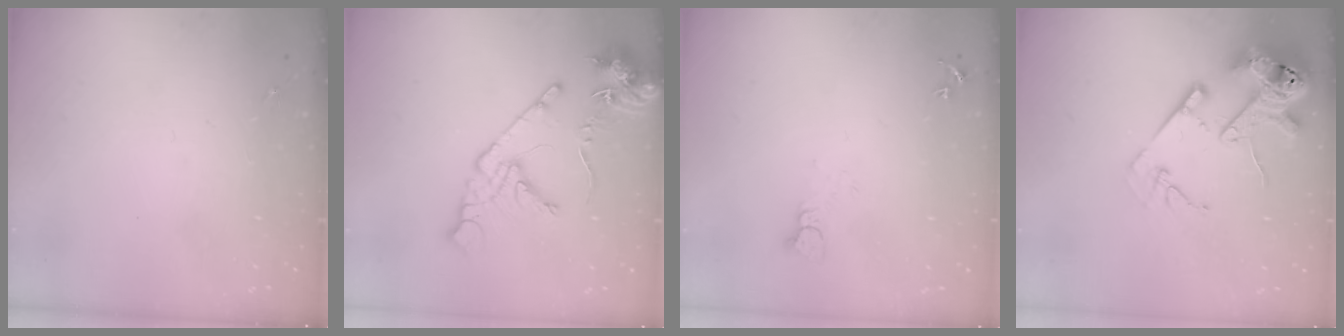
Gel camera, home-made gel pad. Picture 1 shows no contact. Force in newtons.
{"total": 13.0, "press": 12.9, "slide": 1.7}
{"total": 3.4, "press": 3.4, "slide": 0.2}
{"total": 18.8, "press": 18.7, "slide": 2.4}